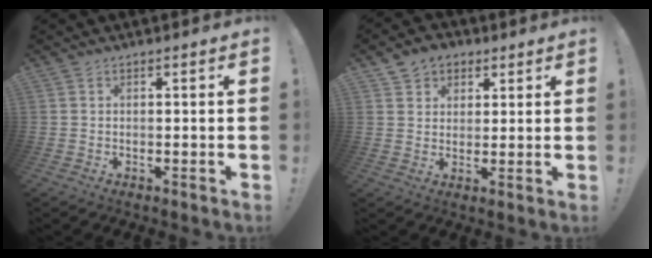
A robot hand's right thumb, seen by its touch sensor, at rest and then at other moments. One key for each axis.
{"total": 5.6, "fx": 2.5, "fy": 4.9, "fz": 1.0, "tx": -0.010, "ty": -0.013, "tz": 0.049}